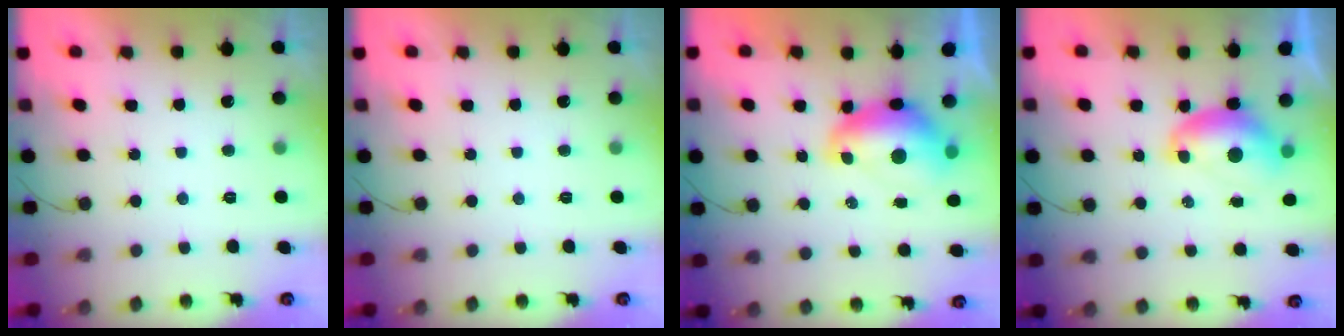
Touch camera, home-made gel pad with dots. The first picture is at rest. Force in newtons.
{"total": 0.0}
{"total": 9.8, "press": 9.8, "slide": 1.1}
{"total": 7.9, "press": 7.8, "slide": 0.8}